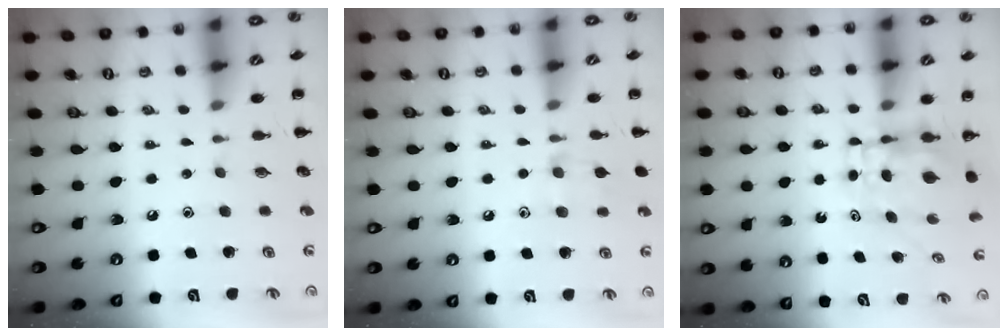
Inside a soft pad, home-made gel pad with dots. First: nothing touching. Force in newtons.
{"total": 7.5, "press": 7.2, "slide": 2.3}
{"total": 5.1, "press": 5.1, "slide": 0.4}